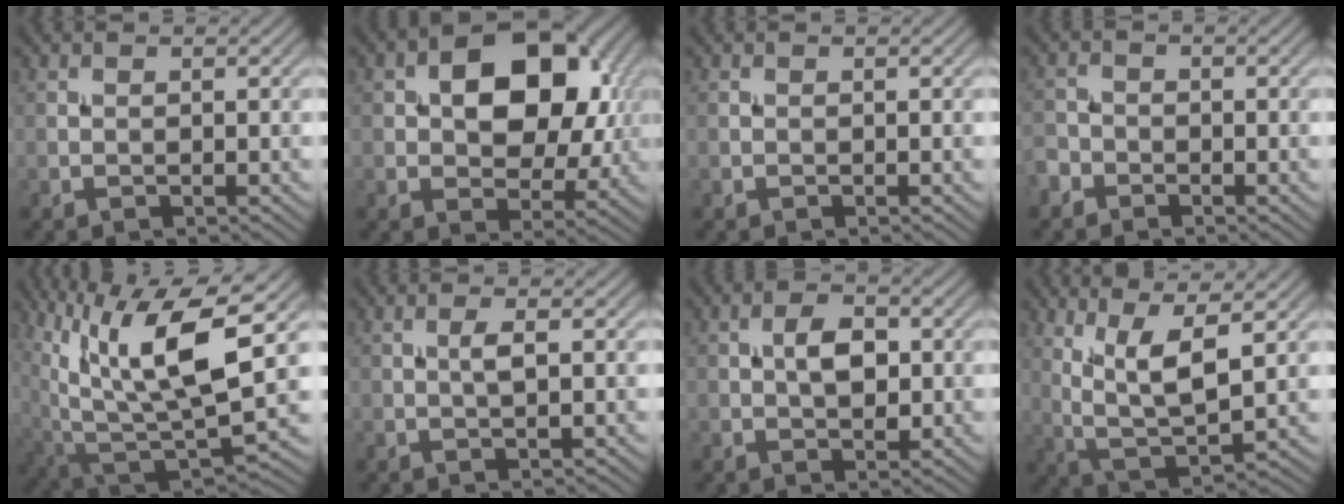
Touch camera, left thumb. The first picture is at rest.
{"total": 12.3, "force": [2.4, 8.2, 8.8], "torque": [-0.122, 0.004, 0.037]}
{"total": 0.0}
{"total": 2.1, "force": [-1.6, 1.4, 0.4], "torque": [-0.011, 0.001, -0.043]}
{"total": 17.0, "force": [5.4, 6.3, 14.8], "torque": [-0.287, -0.005, 0.107]}
{"total": 1.8, "force": [0.3, 0.3, 1.8], "torque": [-0.038, 0.004, 0.004]}
{"total": 4.2, "force": [0.2, 2.5, 3.4], "torque": [-0.064, 0.003, 0.001]}
{"total": 9.1, "force": [3.5, 3.0, 7.8], "torque": [-0.169, 0.002, 0.072]}